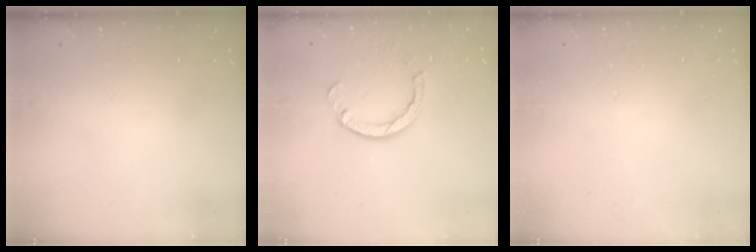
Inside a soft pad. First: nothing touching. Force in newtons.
{"total": 4.2, "press": 4.2, "slide": 0.1}
{"total": 2.5, "press": 2.5, "slide": 0.2}